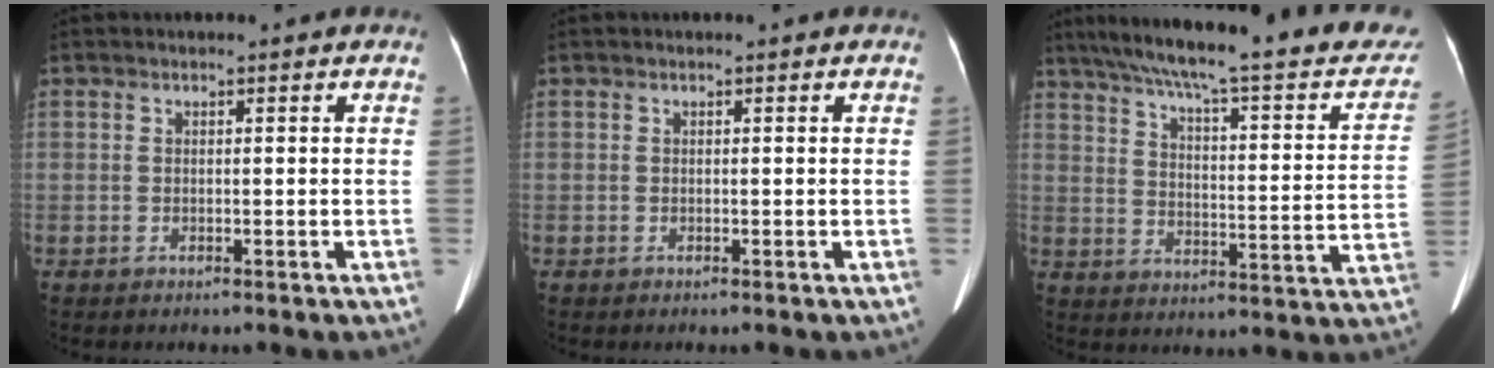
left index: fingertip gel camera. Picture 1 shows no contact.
{"total": 0.0}
{"total": 29.5, "force": [24.3, 4.6, 16.0], "torque": [-0.247, -0.023, 0.308]}